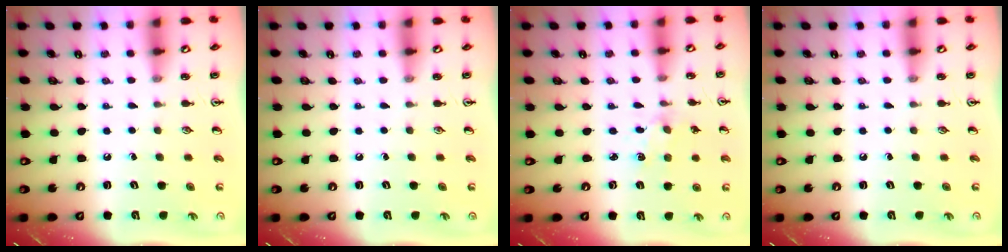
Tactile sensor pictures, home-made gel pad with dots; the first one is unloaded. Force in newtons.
{"total": 0.0}
{"total": 2.1, "press": 2.0, "slide": 0.3}
{"total": 0.0}